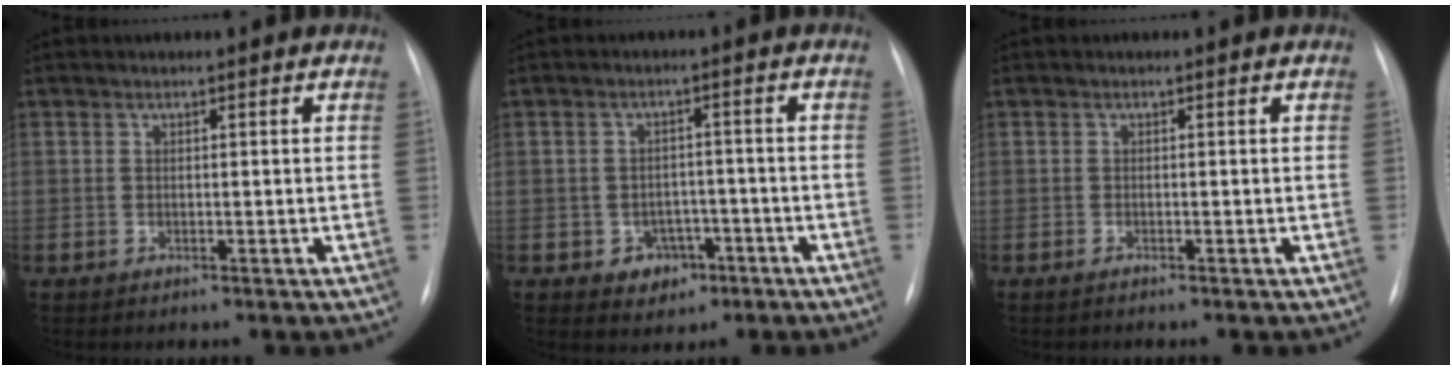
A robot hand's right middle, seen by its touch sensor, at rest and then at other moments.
{"total": 4.5, "force": [-2.1, 3.6, 1.6], "torque": [-0.017, 0.012, -0.020]}
{"total": 0.7, "force": [-0.6, 0.0, 0.4], "torque": [-0.007, -0.001, -0.008]}